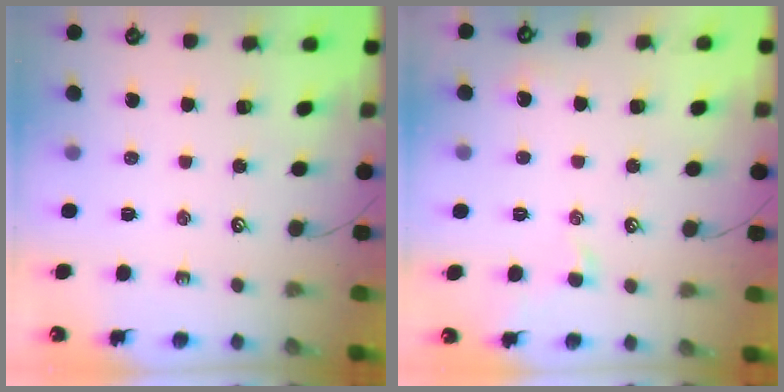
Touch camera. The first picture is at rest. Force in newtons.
{"total": 1.1, "press": 1.0, "slide": 0.5}